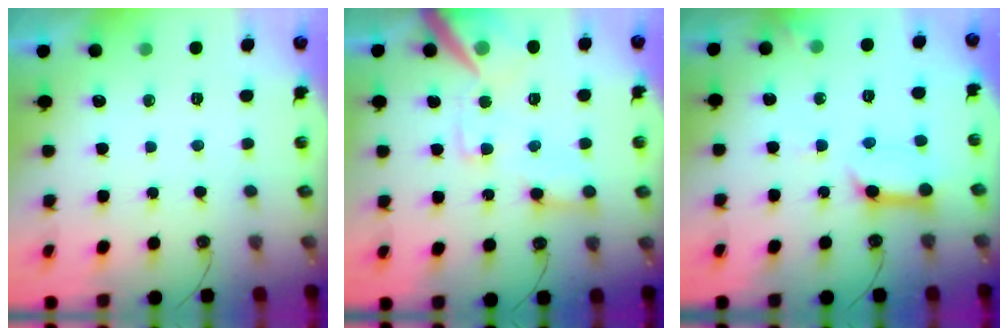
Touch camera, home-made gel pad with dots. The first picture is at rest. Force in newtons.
{"total": 16.7, "press": 16.5, "slide": 2.3}
{"total": 11.1, "press": 11.0, "slide": 1.3}